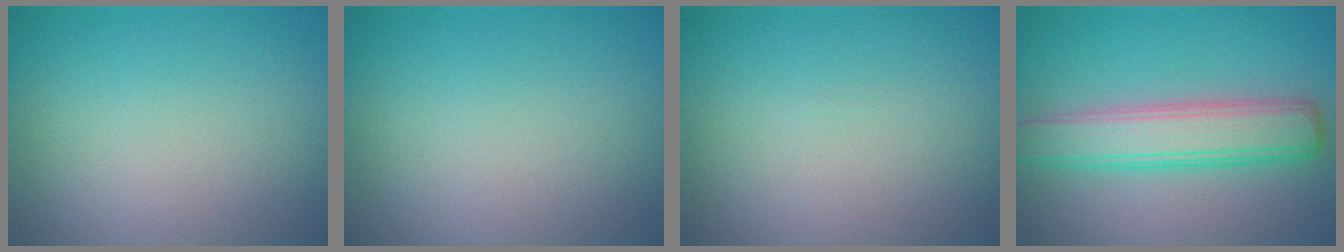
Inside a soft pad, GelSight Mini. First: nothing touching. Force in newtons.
{"total": 0.0}
{"total": 0.0}
{"total": 5.4, "press": 5.4, "slide": 0.1}